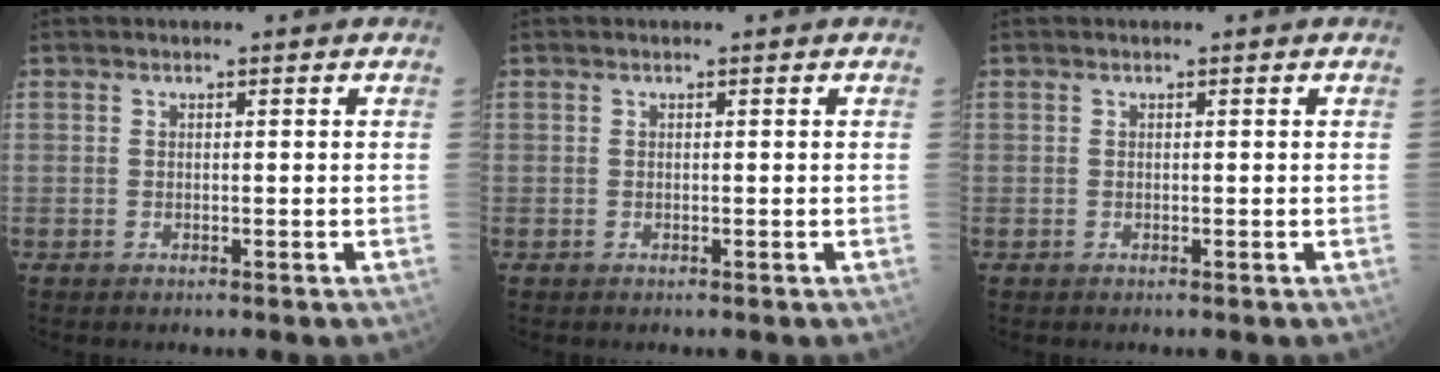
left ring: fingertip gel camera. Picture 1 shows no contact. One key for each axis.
{"total": 0.0}
{"total": 0.0}